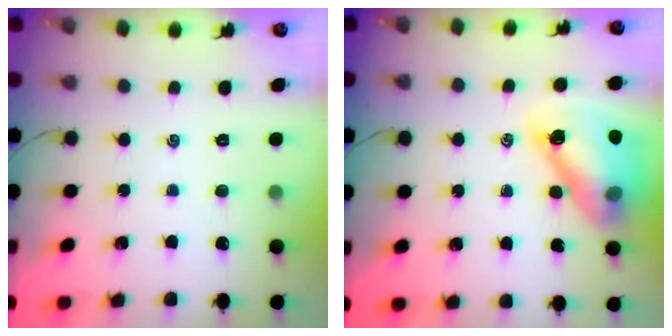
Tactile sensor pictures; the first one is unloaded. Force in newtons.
{"total": 14.5, "press": 13.8, "slide": 4.3}